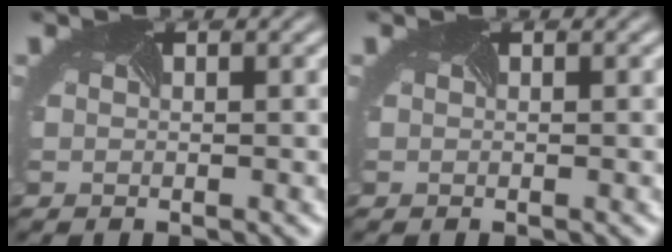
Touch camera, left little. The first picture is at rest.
{"total": 0.0}